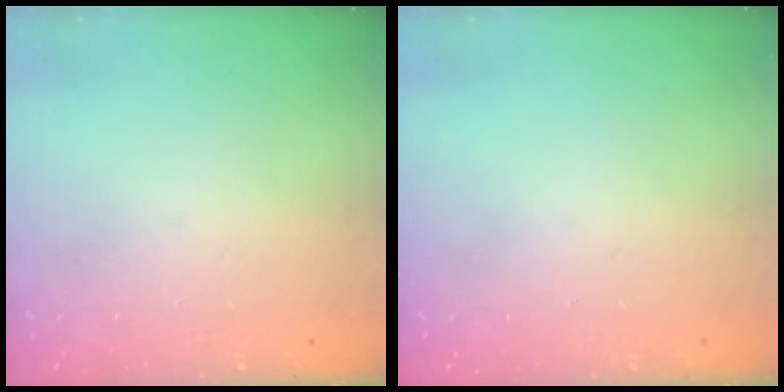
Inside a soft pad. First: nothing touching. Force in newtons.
{"total": 0.0}